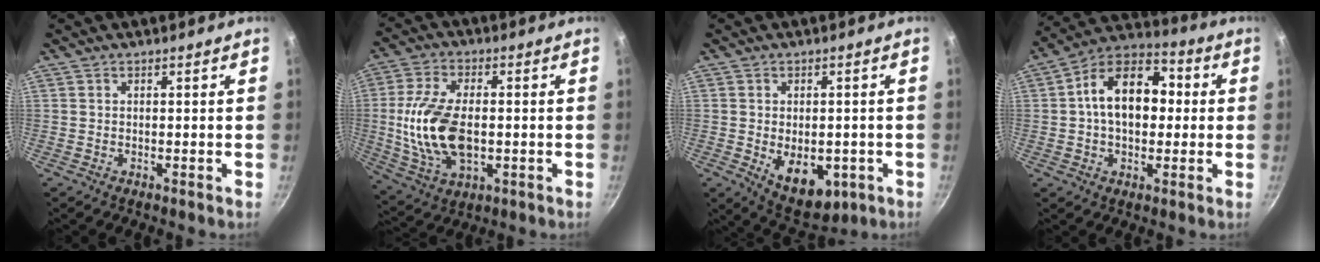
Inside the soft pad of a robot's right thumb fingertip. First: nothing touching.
{"total": 15.4, "force": [-0.9, 8.6, 12.7], "torque": [-0.246, 0.008, -0.013]}
{"total": 10.2, "force": [-2.4, 6.4, 7.7], "torque": [-0.077, -0.007, -0.015]}
{"total": 15.7, "force": [1.3, 10.5, 11.6], "torque": [-0.143, 0.032, 0.000]}